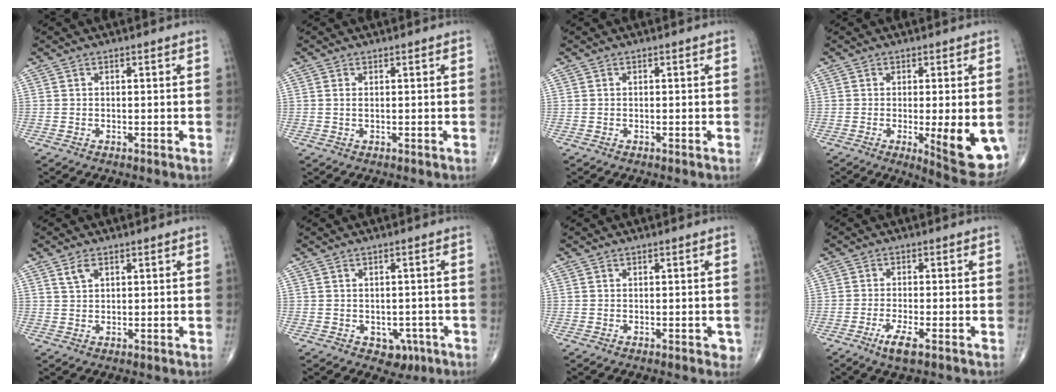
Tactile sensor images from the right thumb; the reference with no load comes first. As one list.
[{"total": 0.8, "force": [0.1, 0.4, 0.7], "torque": [-0.020, 0.001, 0.005]}, {"total": 0.0}, {"total": 11.9, "force": [-2.5, 3.1, 11.2], "torque": [-0.141, -0.025, -0.025]}, {"total": 2.3, "force": [1.3, 1.2, 1.5], "torque": [-0.030, -0.001, 0.031]}, {"total": 4.1, "force": [-1.6, 3.1, 2.2], "torque": [-0.005, 0.010, -0.013]}, {"total": 1.4, "force": [-0.2, 0.8, 1.1], "torque": [-0.004, 0.000, -0.002]}, {"total": 4.0, "force": [-2.2, 0.7, 3.3], "torque": [-0.071, -0.001, -0.041]}]